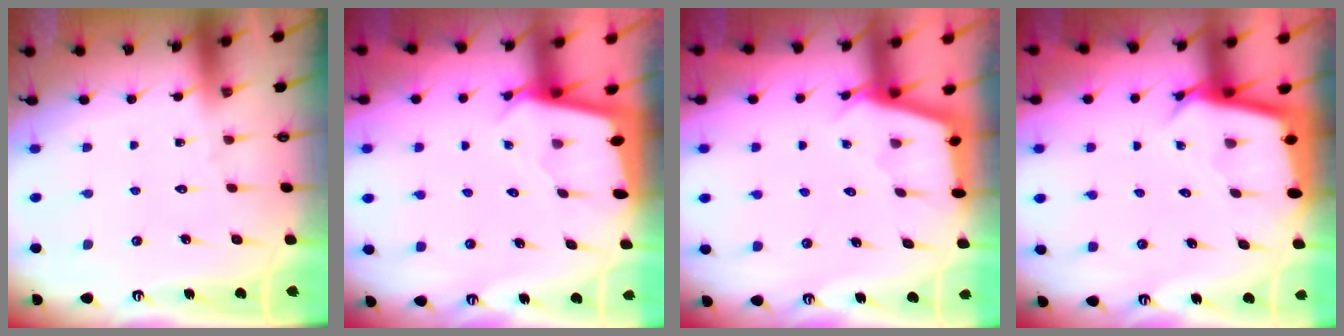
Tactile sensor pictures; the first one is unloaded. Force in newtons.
{"total": 2.3, "press": 2.3, "slide": 0.1}
{"total": 2.8, "press": 2.7, "slide": 0.3}
{"total": 2.9, "press": 2.9, "slide": 0.0}